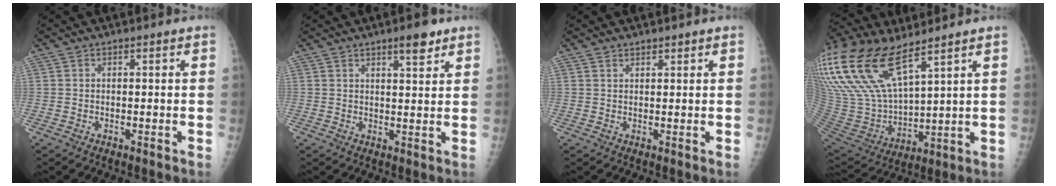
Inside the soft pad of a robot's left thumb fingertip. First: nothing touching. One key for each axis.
{"total": 4.7, "fx": 3.2, "fy": 1.2, "fz": 3.2, "tx": -0.039, "ty": -0.019, "tz": 0.045}
{"total": 1.2, "fx": 1.0, "fy": 0.5, "fz": 0.2, "tx": 0.008, "ty": -0.007, "tz": 0.016}
{"total": 22.5, "fx": 14.0, "fy": 8.7, "fz": 15.4, "tx": -0.343, "ty": -0.034, "tz": 0.281}